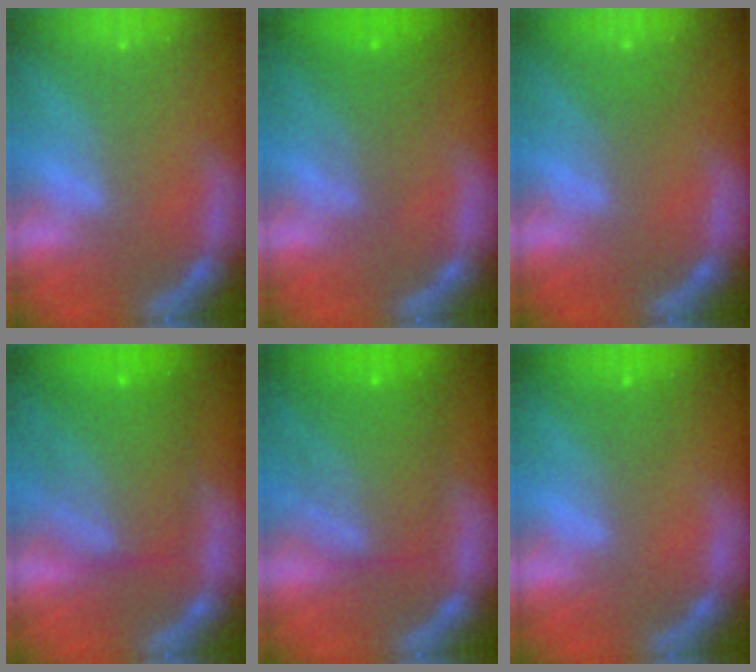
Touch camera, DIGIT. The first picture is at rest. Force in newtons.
{"total": 3.0}
{"total": 1.0}
{"total": 8.0}
{"total": 7.5}
{"total": 1.5}